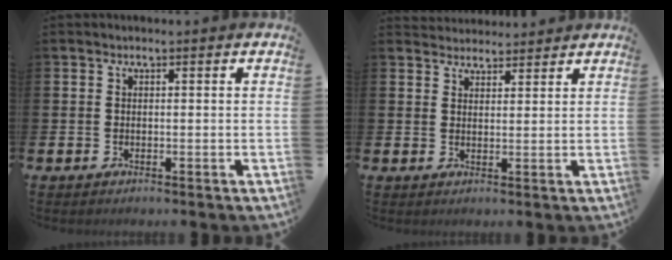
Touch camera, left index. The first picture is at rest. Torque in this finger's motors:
{"motor_torque": [-0.32, -0.66, -0.39, -0.09]}